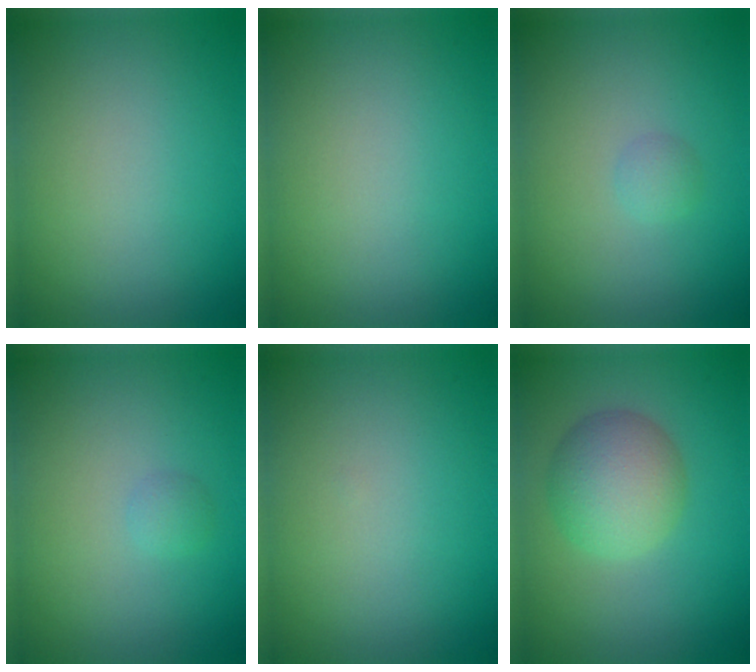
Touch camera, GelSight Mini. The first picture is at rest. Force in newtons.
{"total": 0.0}
{"total": 0.9, "press": 0.9, "slide": 0.1}
{"total": 0.8, "press": 0.8, "slide": 0.1}
{"total": 0.0}
{"total": 5.1, "press": 5.1, "slide": 0.1}